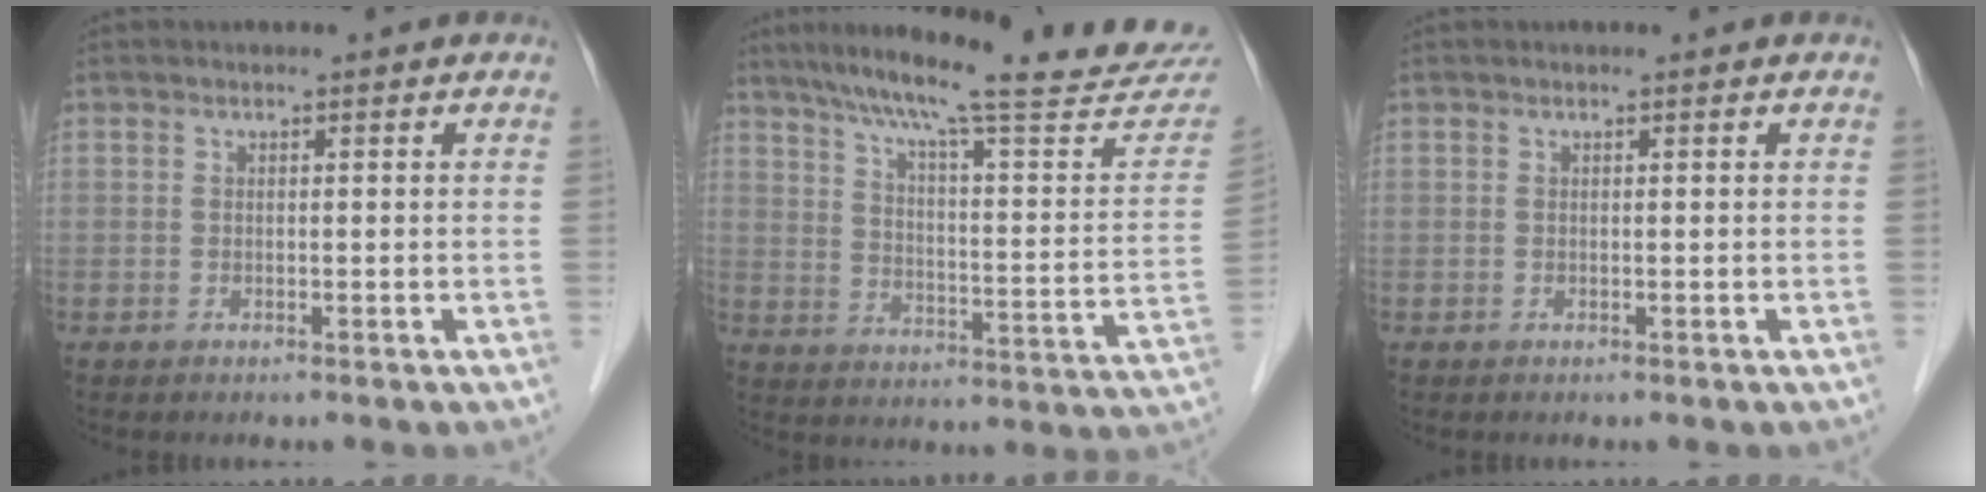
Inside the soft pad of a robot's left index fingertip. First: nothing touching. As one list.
[{"total": 27.1, "force": [24.0, 1.7, 12.6], "torque": [-0.195, -0.057, 0.310]}, {"total": 0.0}]